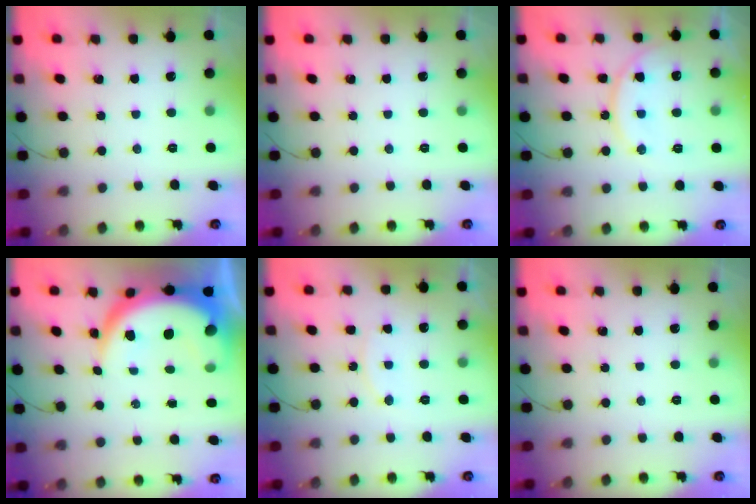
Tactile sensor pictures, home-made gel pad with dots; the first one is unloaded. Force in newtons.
{"total": 0.0}
{"total": 13.8, "press": 13.8, "slide": 1.3}
{"total": 11.9, "press": 11.9, "slide": 1.2}
{"total": 7.1, "press": 7.0, "slide": 0.4}
{"total": 0.0}